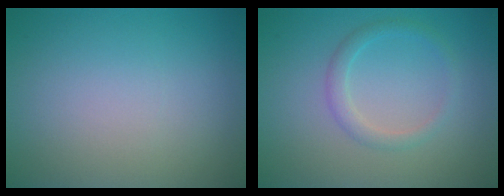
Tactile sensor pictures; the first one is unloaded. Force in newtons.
{"total": 1.7, "press": 1.7, "slide": 0.1}